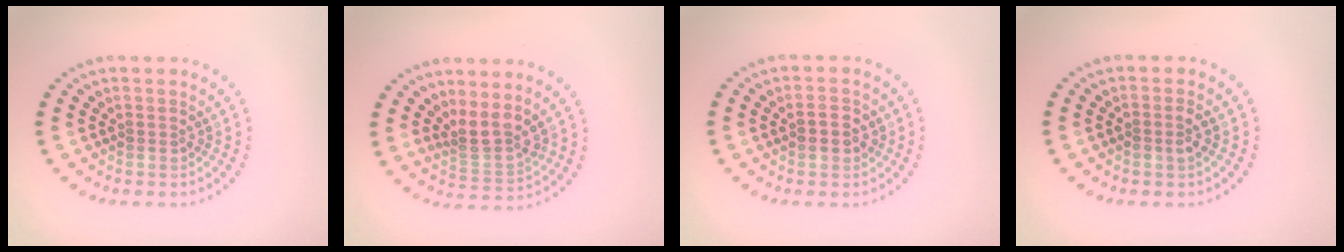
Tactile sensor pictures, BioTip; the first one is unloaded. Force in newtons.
{"total": 3.0, "press": 2.3, "slide": 1.9}
{"total": 1.6, "press": 1.6, "slide": 0.2}
{"total": 1.3, "press": 1.3, "slide": 0.1}